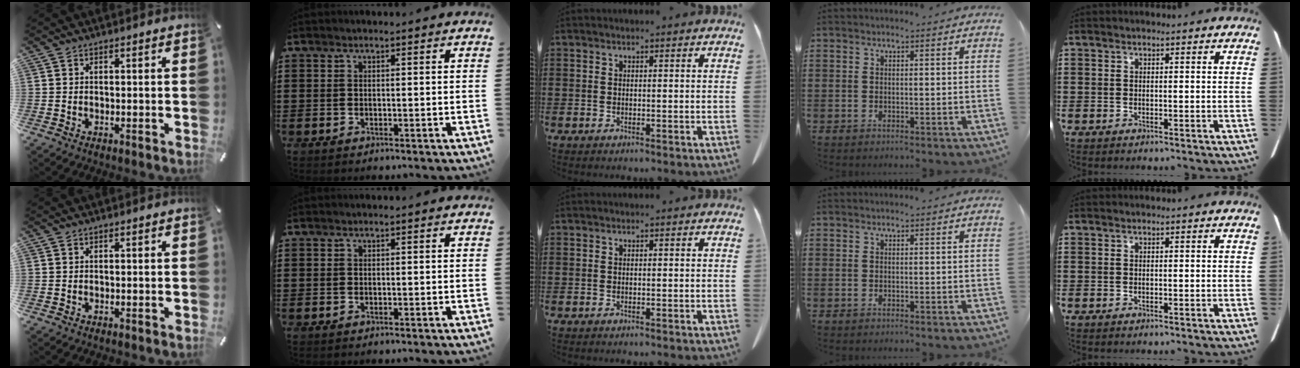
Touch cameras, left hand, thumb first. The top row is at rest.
{}